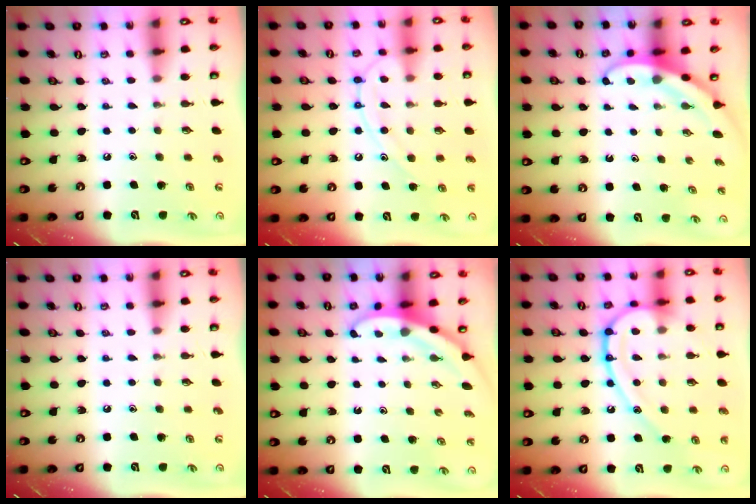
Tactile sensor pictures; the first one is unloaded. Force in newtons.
{"total": 12.6, "press": 12.6, "slide": 1.1}
{"total": 3.8, "press": 3.8, "slide": 0.4}
{"total": 0.0}
{"total": 3.3, "press": 3.3, "slide": 0.2}
{"total": 17.9, "press": 17.9, "slide": 1.6}